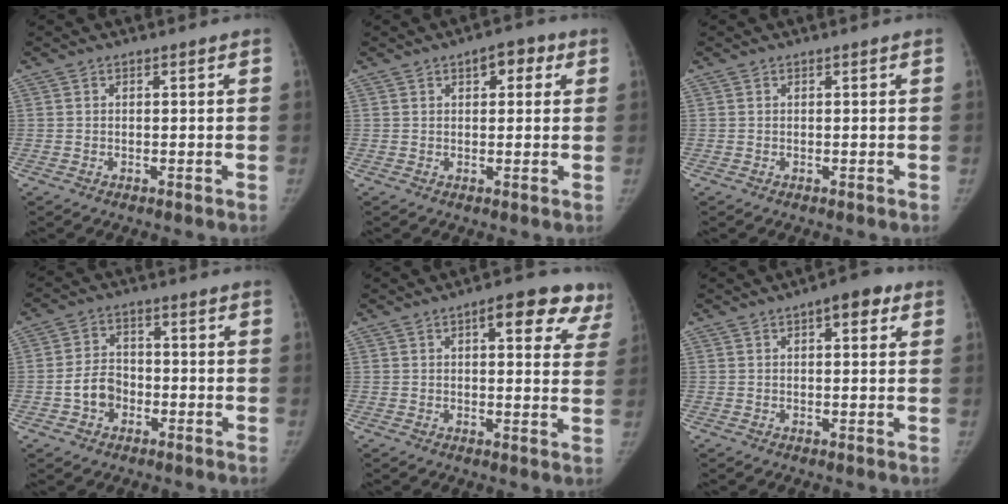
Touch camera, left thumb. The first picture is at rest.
{"total": 4.7, "force": [2.0, 2.7, 3.3], "torque": [-0.017, 0.001, 0.018]}
{"total": 0.0}
{"total": 6.0, "force": [-2.0, 4.7, 3.1], "torque": [-0.037, 0.024, -0.040]}
{"total": 13.1, "force": [7.3, 5.2, 9.6], "torque": [-0.074, -0.017, 0.074]}
{"total": 5.3, "force": [2.5, 2.3, 4.1], "torque": [-0.038, -0.001, 0.024]}